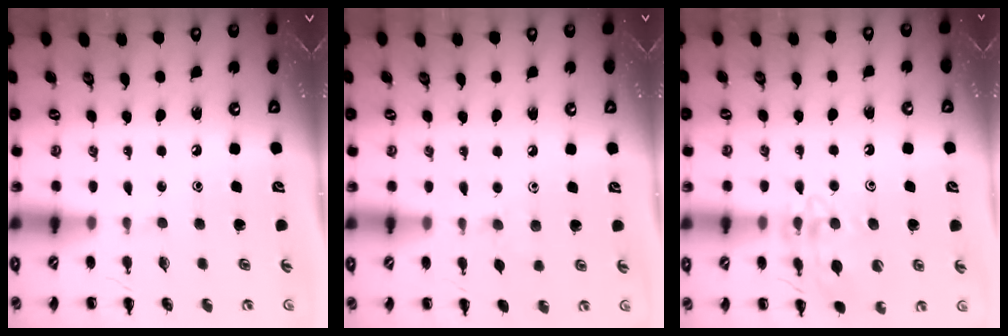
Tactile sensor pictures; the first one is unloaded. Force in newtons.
{"total": 3.5, "press": 3.2, "slide": 1.3}
{"total": 14.2, "press": 14.2, "slide": 1.2}